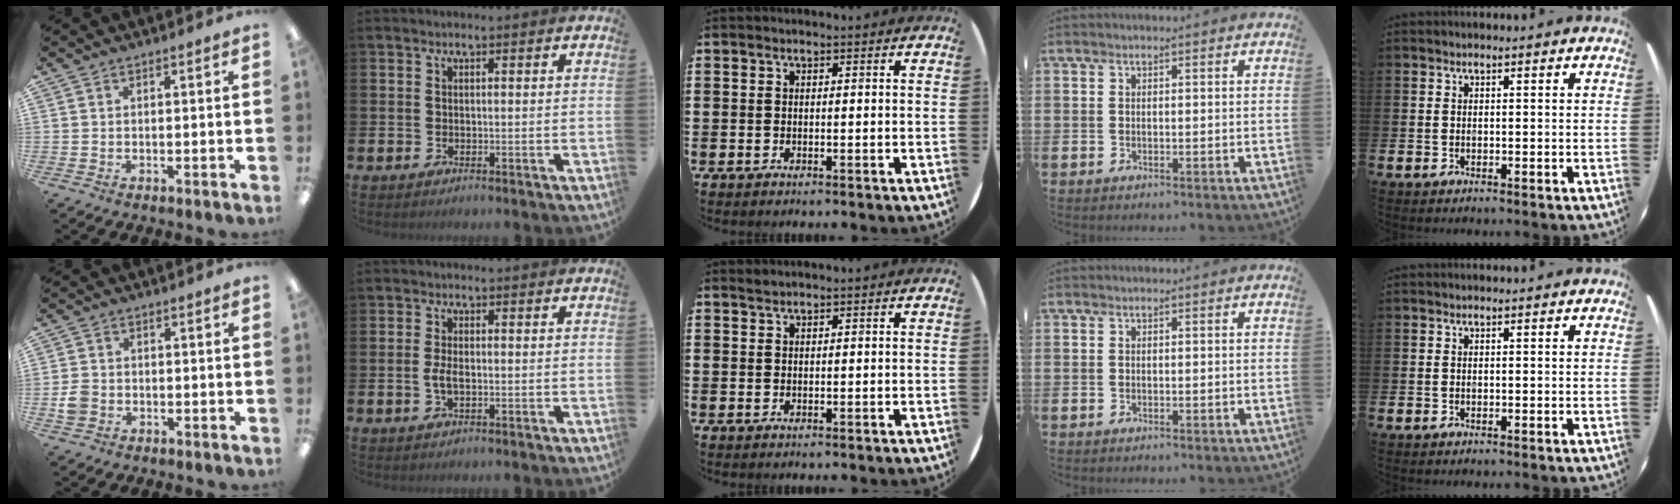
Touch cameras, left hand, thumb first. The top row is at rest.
{"thumb": {"total": 3.5, "force": [-1.0, 3.0, 1.6], "torque": [-0.016, 0.005, -0.020]}, "index": {"total": 2.3, "force": [-0.4, 1.0, 2.1], "torque": [-0.036, 0.001, -0.007]}, "middle": {"total": 0.6, "force": [0.6, -0.1, 0.0], "torque": [0.000, 0.000, 0.011]}}